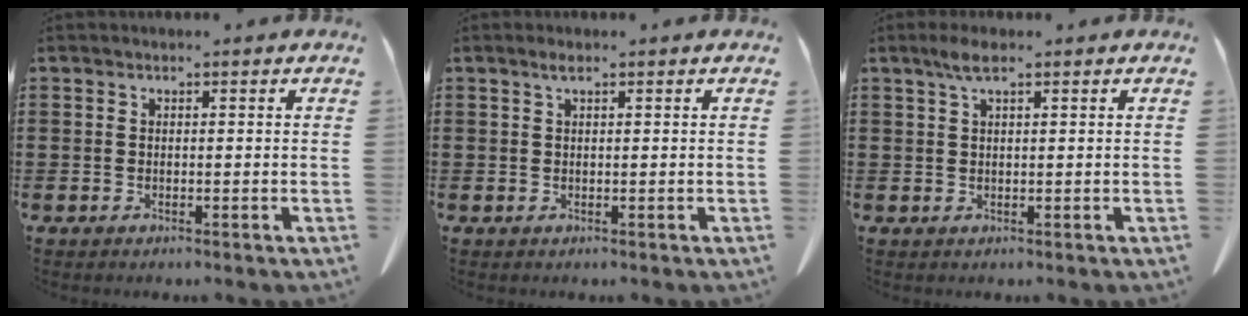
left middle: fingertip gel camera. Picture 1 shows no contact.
{"total": 1.0, "force": [0.6, 0.2, 0.8], "torque": [-0.018, 0.001, 0.010]}
{"total": 2.7, "force": [1.5, 0.6, 2.2], "torque": [-0.047, 0.003, 0.026]}